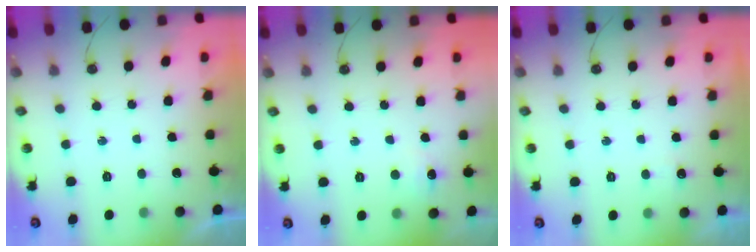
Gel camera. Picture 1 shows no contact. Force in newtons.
{"total": 4.0, "press": 3.9, "slide": 0.6}
{"total": 2.9, "press": 2.8, "slide": 0.7}